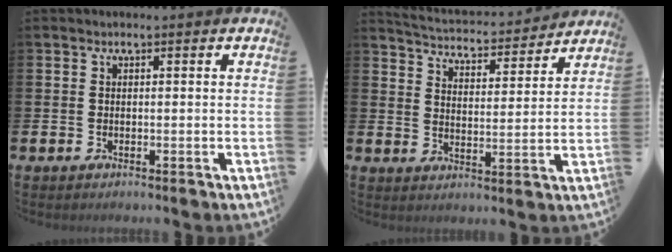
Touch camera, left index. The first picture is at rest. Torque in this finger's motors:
{"motor_torque": [0.53, -0.64, 0.07, 0.02]}